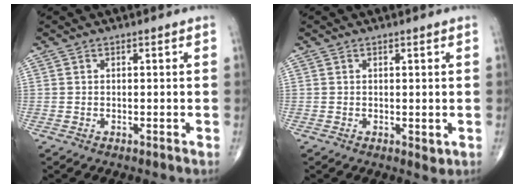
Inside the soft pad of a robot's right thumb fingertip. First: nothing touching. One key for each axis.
{"total": 1.5, "fx": 0.1, "fy": 0.7, "fz": 1.3, "tx": -0.018, "ty": -0.007, "tz": 0.003}